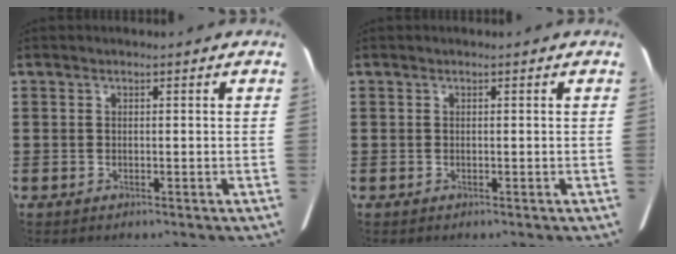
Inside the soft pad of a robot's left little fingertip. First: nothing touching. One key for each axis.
{"total": 0.0}